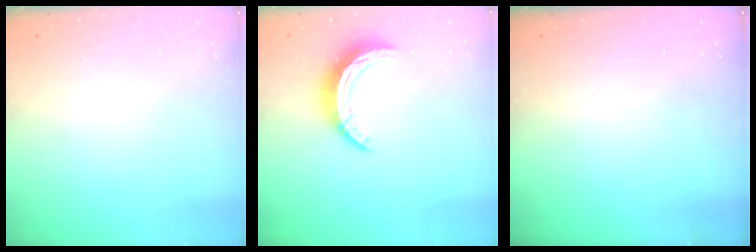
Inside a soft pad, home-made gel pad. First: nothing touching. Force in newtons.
{"total": 9.4, "press": 9.4, "slide": 0.7}
{"total": 0.0}